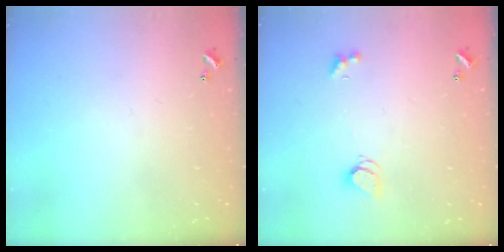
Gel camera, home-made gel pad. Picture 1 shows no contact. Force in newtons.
{"total": 2.1, "press": 2.0, "slide": 0.3}